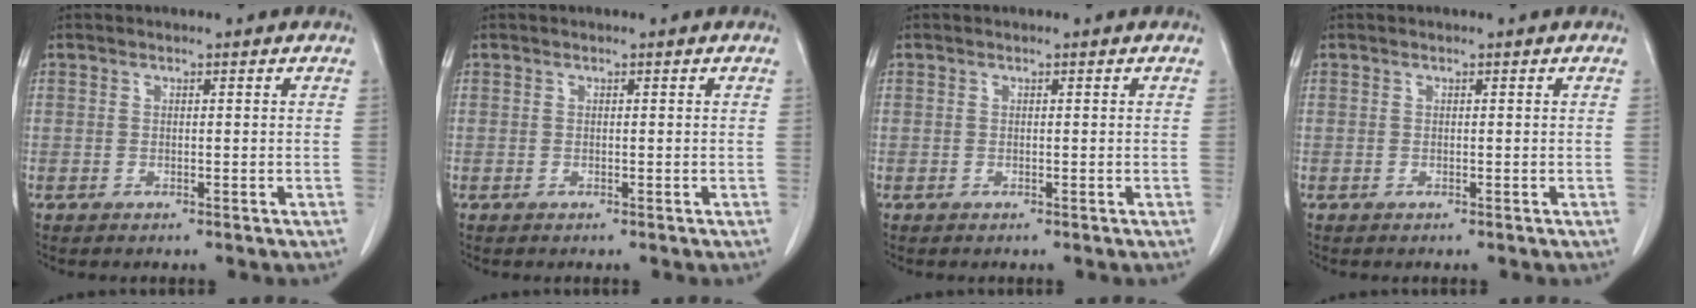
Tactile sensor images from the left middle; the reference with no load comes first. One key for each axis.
{"total": 0.0}
{"total": 0.0}
{"total": 0.0}